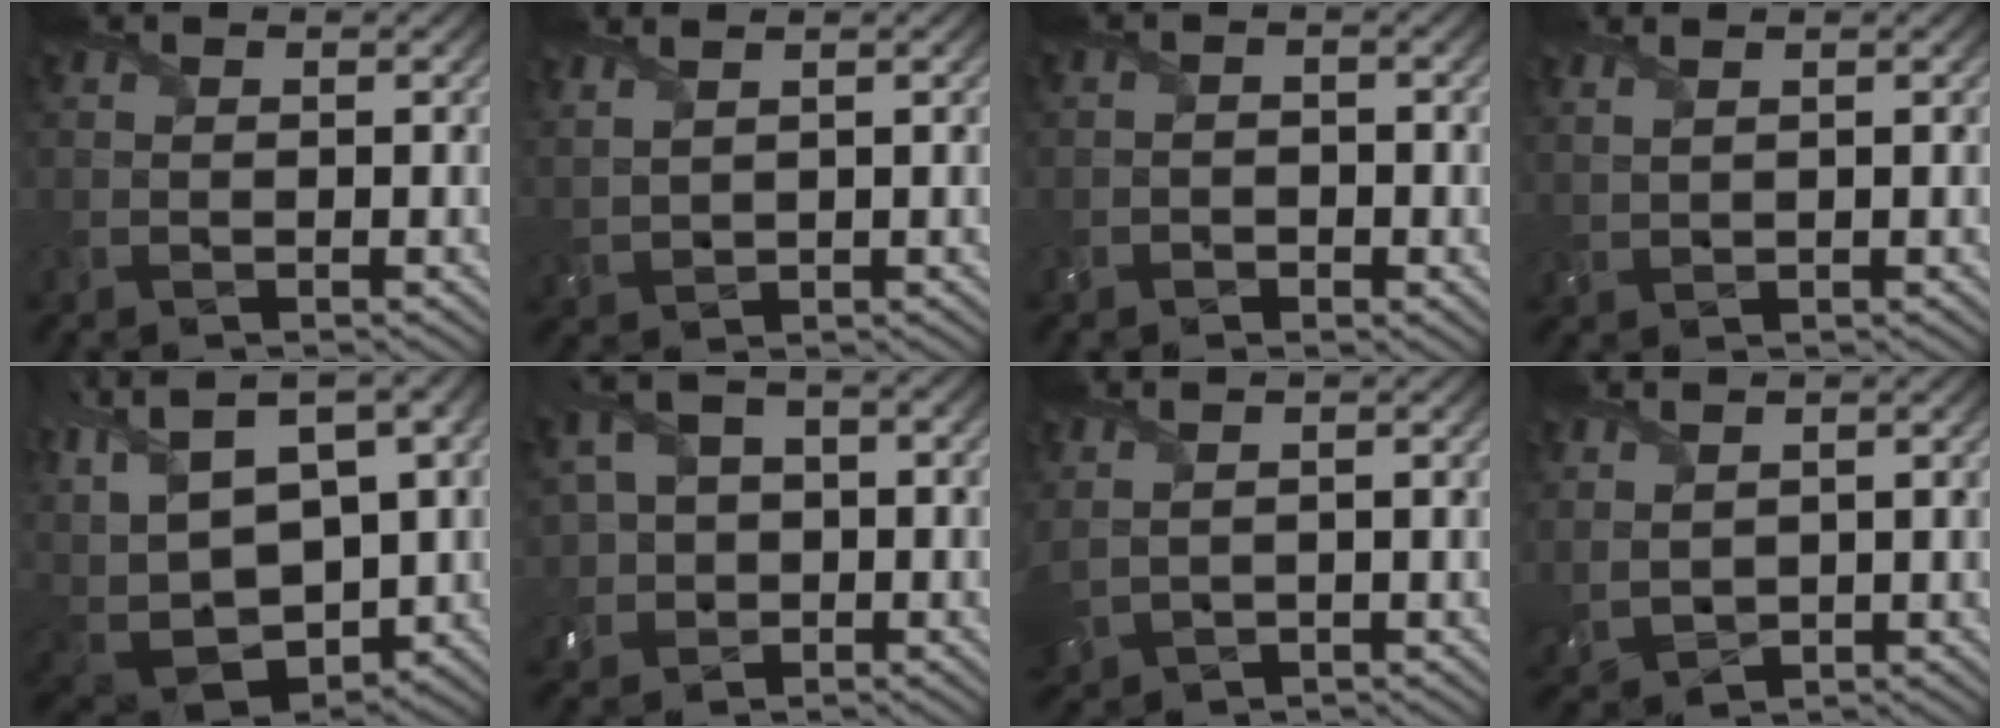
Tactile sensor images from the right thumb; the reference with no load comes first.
{"total": 2.9, "force": [2.2, 0.8, 1.6], "torque": [-0.044, 0.003, 0.047]}
{"total": 2.0, "force": [-1.4, 1.3, 0.6], "torque": [-0.002, -0.004, -0.020]}
{"total": 1.9, "force": [1.4, 0.5, 1.2], "torque": [-0.024, 0.001, 0.029]}
{"total": 16.6, "force": [2.3, 10.2, 12.9], "torque": [-0.272, 0.000, 0.087]}
{"total": 7.3, "force": [0.2, 5.9, 4.2], "torque": [-0.117, 0.001, 0.005]}
{"total": 2.8, "force": [1.3, 1.3, 2.1], "torque": [-0.067, 0.002, 0.035]}
{"total": 3.3, "force": [2.0, 1.9, 2.0], "torque": [-0.066, 0.001, 0.048]}